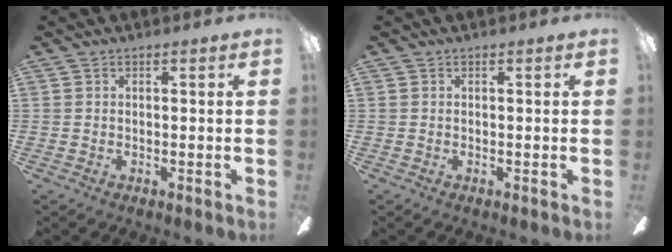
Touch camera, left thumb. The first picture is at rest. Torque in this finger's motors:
{"motor_torque": [0.00, 0.00, -0.01, 0.01, 0.00]}